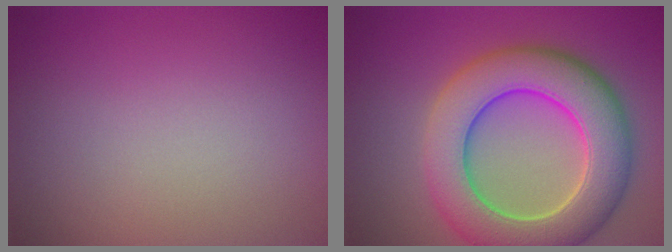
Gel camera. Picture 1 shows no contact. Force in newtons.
{"total": 9.6, "press": 9.6, "slide": 0.4}